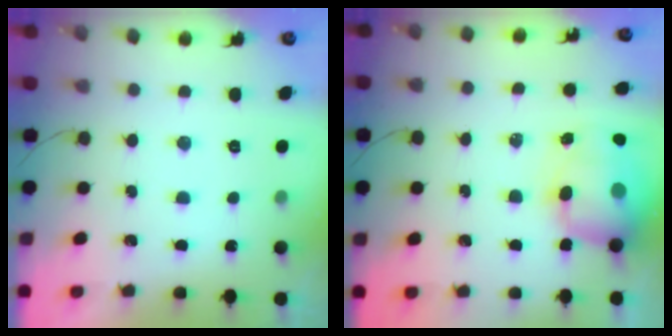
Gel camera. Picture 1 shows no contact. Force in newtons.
{"total": 13.5, "press": 13.0, "slide": 3.5}